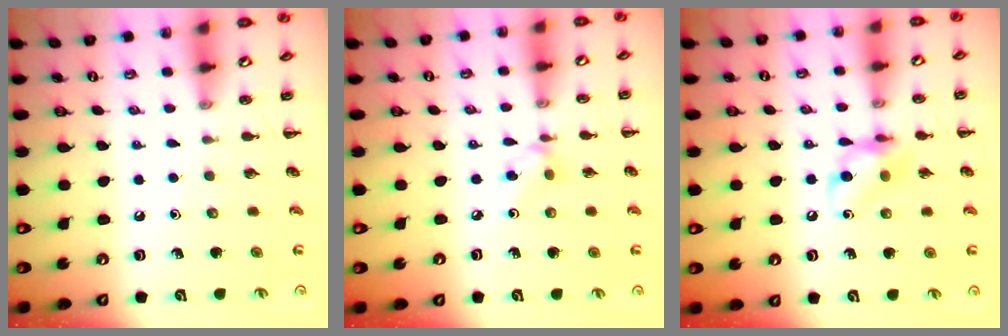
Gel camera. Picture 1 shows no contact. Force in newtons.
{"total": 3.4, "press": 3.3, "slide": 1.1}
{"total": 10.4, "press": 10.3, "slide": 1.7}